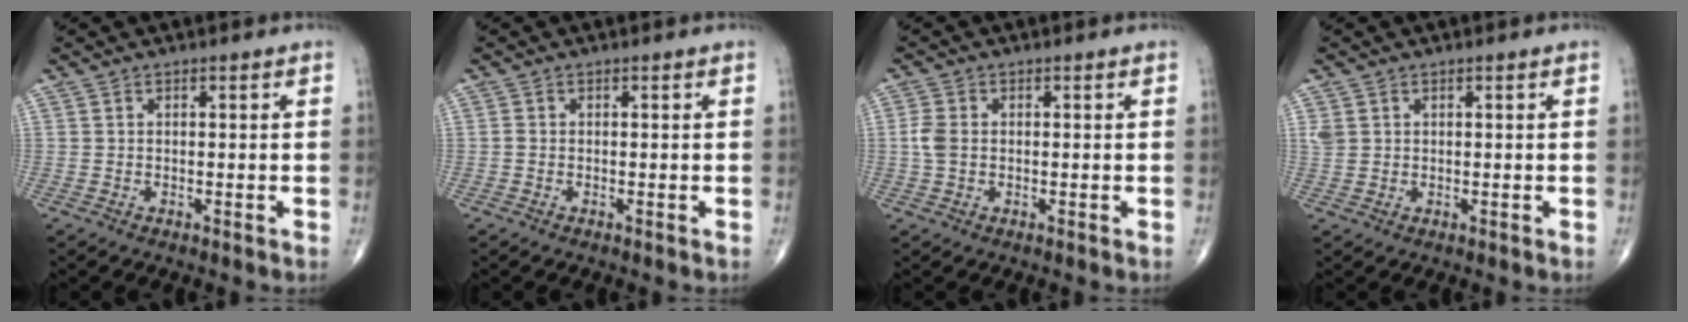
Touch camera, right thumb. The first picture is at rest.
{"total": 0.5, "force": [-0.2, 0.4, 0.3], "torque": [-0.007, 0.000, -0.006]}
{"total": 3.2, "force": [-0.1, 2.2, 2.3], "torque": [-0.058, 0.004, -0.005]}
{"total": 2.1, "force": [0.7, 1.7, 0.9], "torque": [-0.017, 0.001, 0.021]}